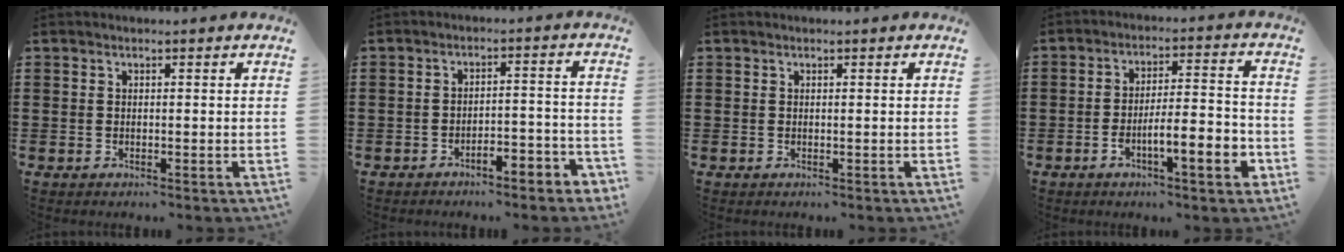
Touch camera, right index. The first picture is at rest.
{"total": 3.6, "force": [-3.3, 0.4, 1.3], "torque": [-0.026, 0.006, -0.069]}
{"total": 0.0}
{"total": 7.8, "force": [-3.7, 1.7, 6.7], "torque": [-0.101, 0.002, -0.065]}